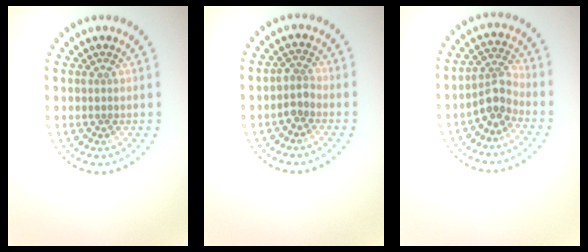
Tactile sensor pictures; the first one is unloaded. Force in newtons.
{"total": 1.7, "press": 1.3, "slide": 1.0}
{"total": 2.7, "press": 2.1, "slide": 1.6}